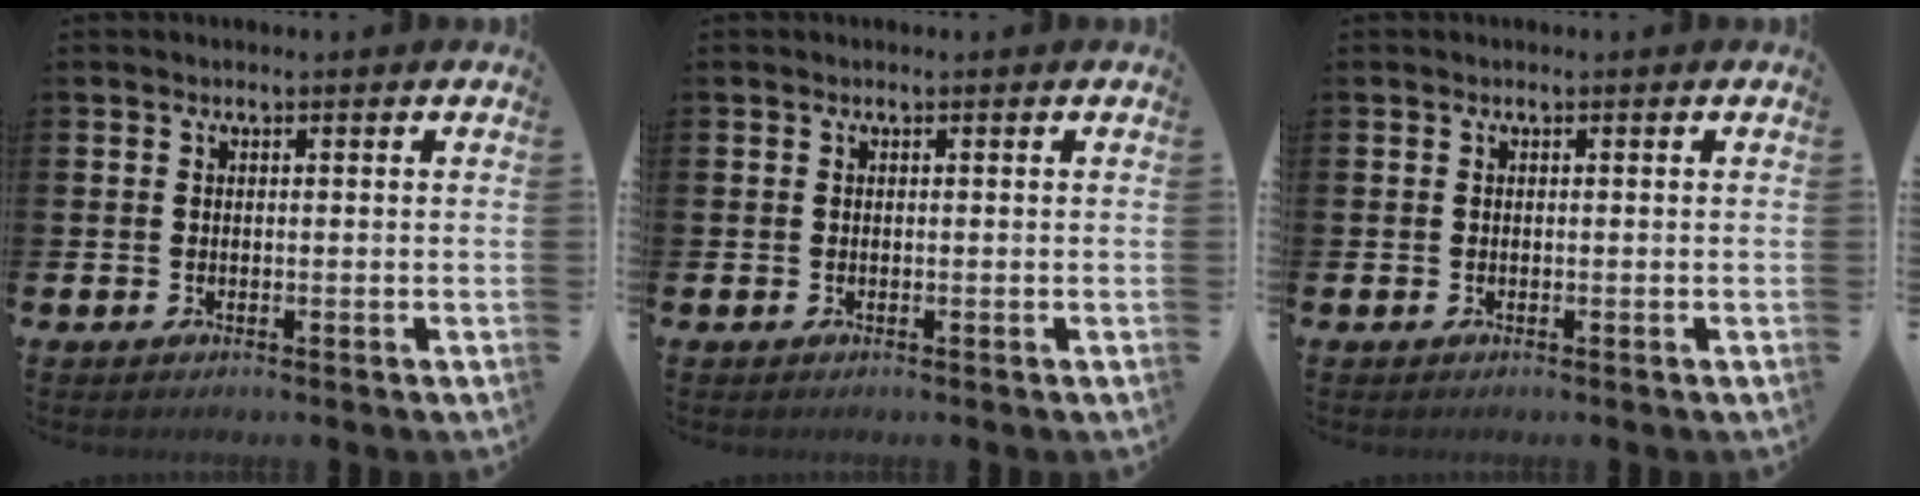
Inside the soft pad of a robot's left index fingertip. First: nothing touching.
{"total": 0.0}
{"total": 0.0}